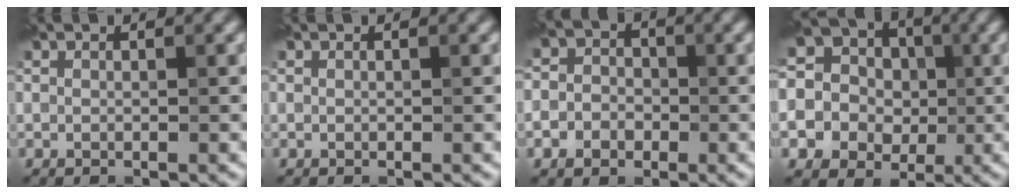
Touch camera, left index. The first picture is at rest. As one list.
[{"total": 0.0}, {"total": 4.3, "force": [-1.0, 3.9, 1.5], "torque": [0.002, 0.009, -0.038]}, {"total": 14.7, "force": [-0.8, 13.9, 4.9], "torque": [-0.150, 0.005, -0.045]}]